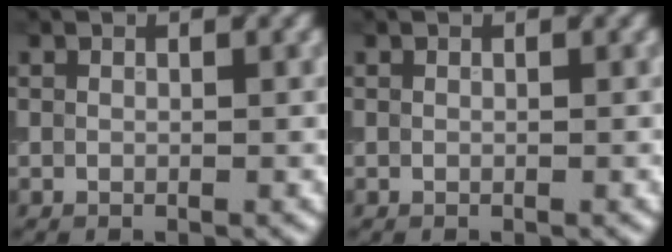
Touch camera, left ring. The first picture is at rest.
{"total": 0.0}